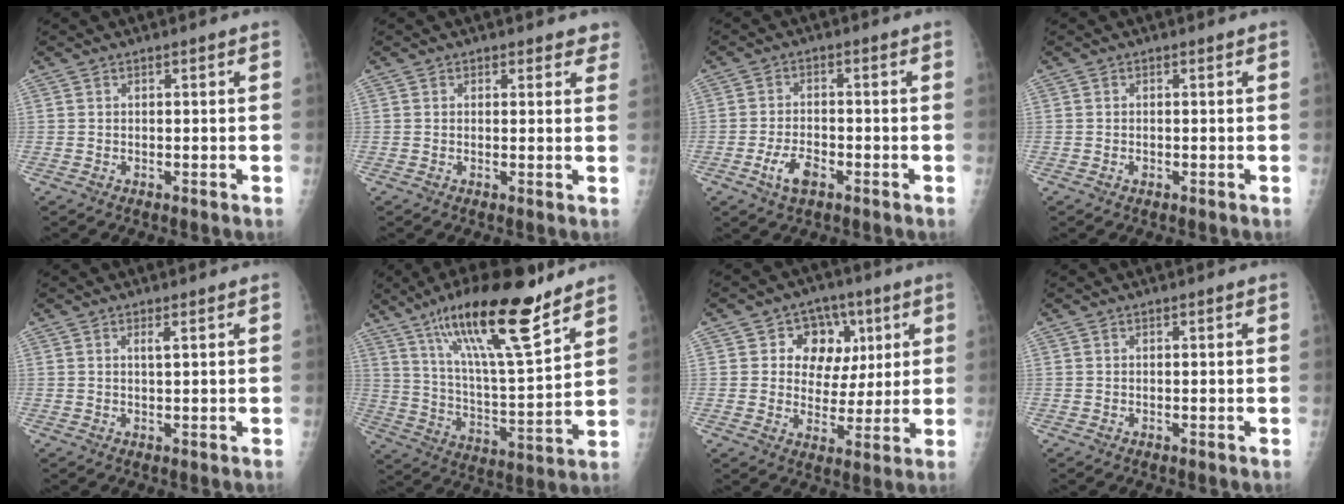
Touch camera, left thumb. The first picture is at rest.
{"total": 2.8, "force": [2.2, 1.7, 0.3], "torque": [0.032, -0.009, 0.011]}
{"total": 5.1, "force": [-2.5, 2.6, 3.6], "torque": [-0.068, 0.011, -0.044]}
{"total": 0.7, "force": [-0.2, 0.5, 0.4], "torque": [-0.005, 0.000, -0.004]}
{"total": 1.0, "force": [0.5, 0.0, 0.9], "torque": [-0.016, -0.001, 0.009]}
{"total": 21.6, "force": [14.5, 4.4, 15.3], "torque": [-0.247, -0.063, 0.252]}
{"total": 10.7, "force": [3.7, 8.8, 4.8], "torque": [-0.016, -0.005, 0.057]}
{"total": 0.0}